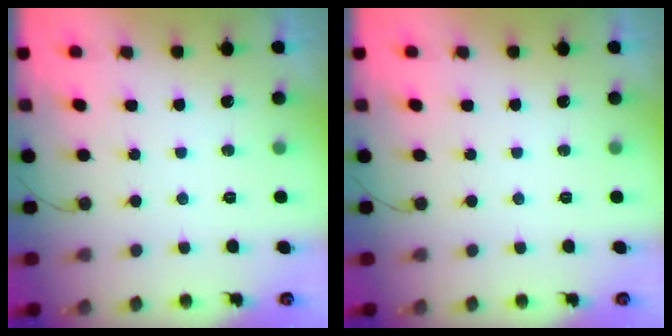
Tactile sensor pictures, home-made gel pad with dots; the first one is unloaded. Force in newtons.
{"total": 0.0}